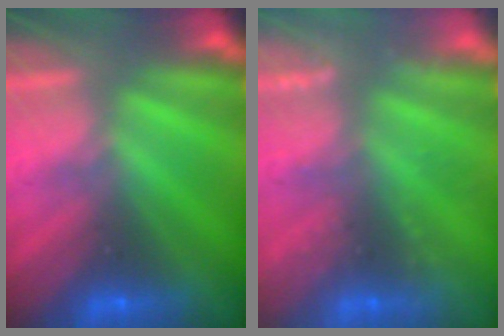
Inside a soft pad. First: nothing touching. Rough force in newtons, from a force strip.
{"total": 2.4}